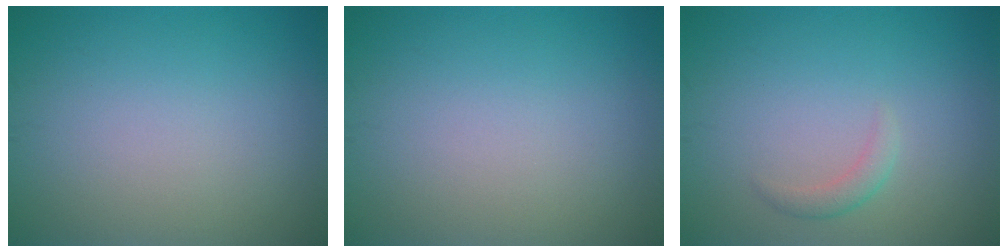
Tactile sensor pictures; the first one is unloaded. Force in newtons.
{"total": 0.0}
{"total": 1.2, "press": 1.2, "slide": 0.1}